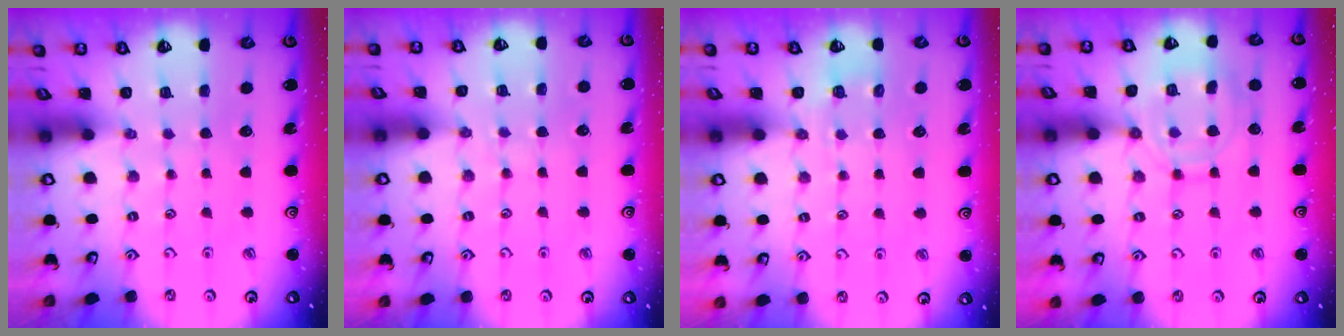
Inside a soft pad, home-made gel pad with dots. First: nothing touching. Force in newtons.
{"total": 5.4, "press": 5.3, "slide": 0.6}
{"total": 4.8, "press": 4.6, "slide": 1.3}
{"total": 13.1, "press": 13.0, "slide": 1.2}